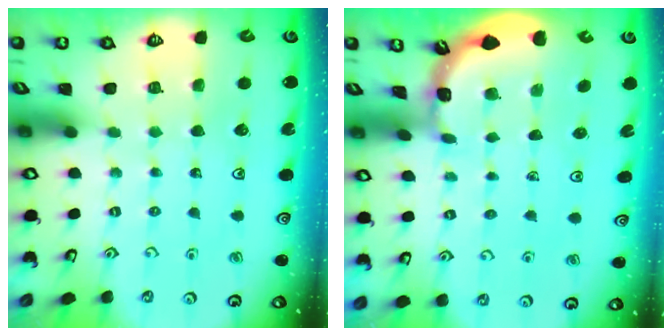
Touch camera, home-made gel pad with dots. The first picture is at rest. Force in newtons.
{"total": 1.7, "press": 1.7, "slide": 0.1}